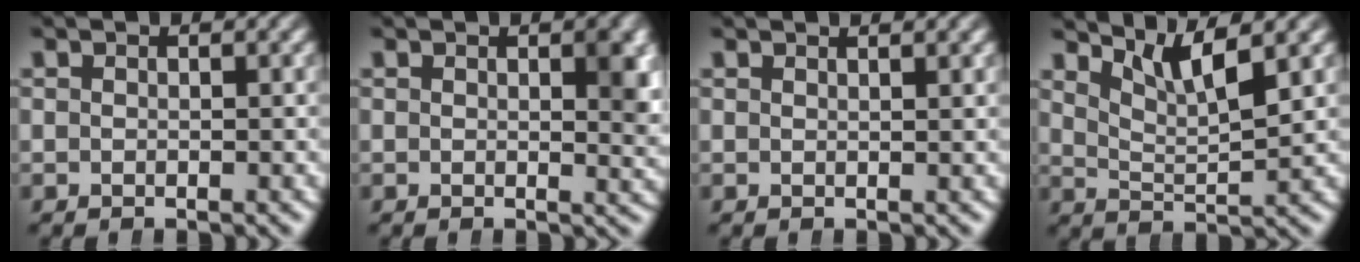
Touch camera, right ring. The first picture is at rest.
{"total": 2.4, "force": [0.5, 0.7, 2.2], "torque": [-0.024, -0.010, 0.008]}
{"total": 1.0, "force": [0.9, -0.5, 0.1], "torque": [0.000, -0.001, 0.015]}
{"total": 4.4, "force": [3.2, 0.9, 2.8], "torque": [-0.058, -0.009, 0.059]}